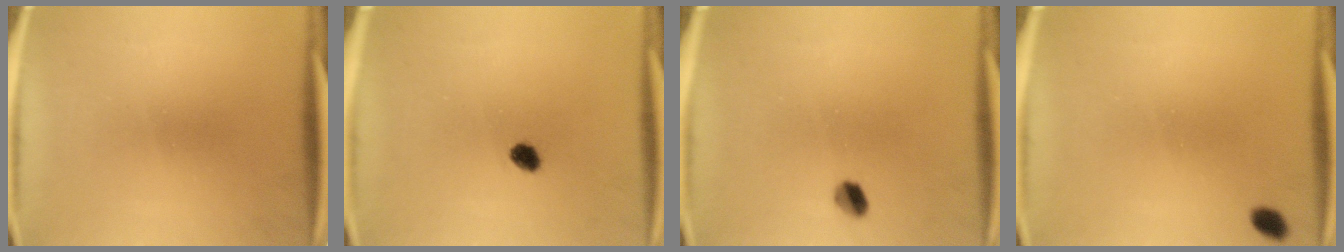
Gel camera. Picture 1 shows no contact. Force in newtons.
{"total": 2.2}
{"total": 2.7}
{"total": 1.8}